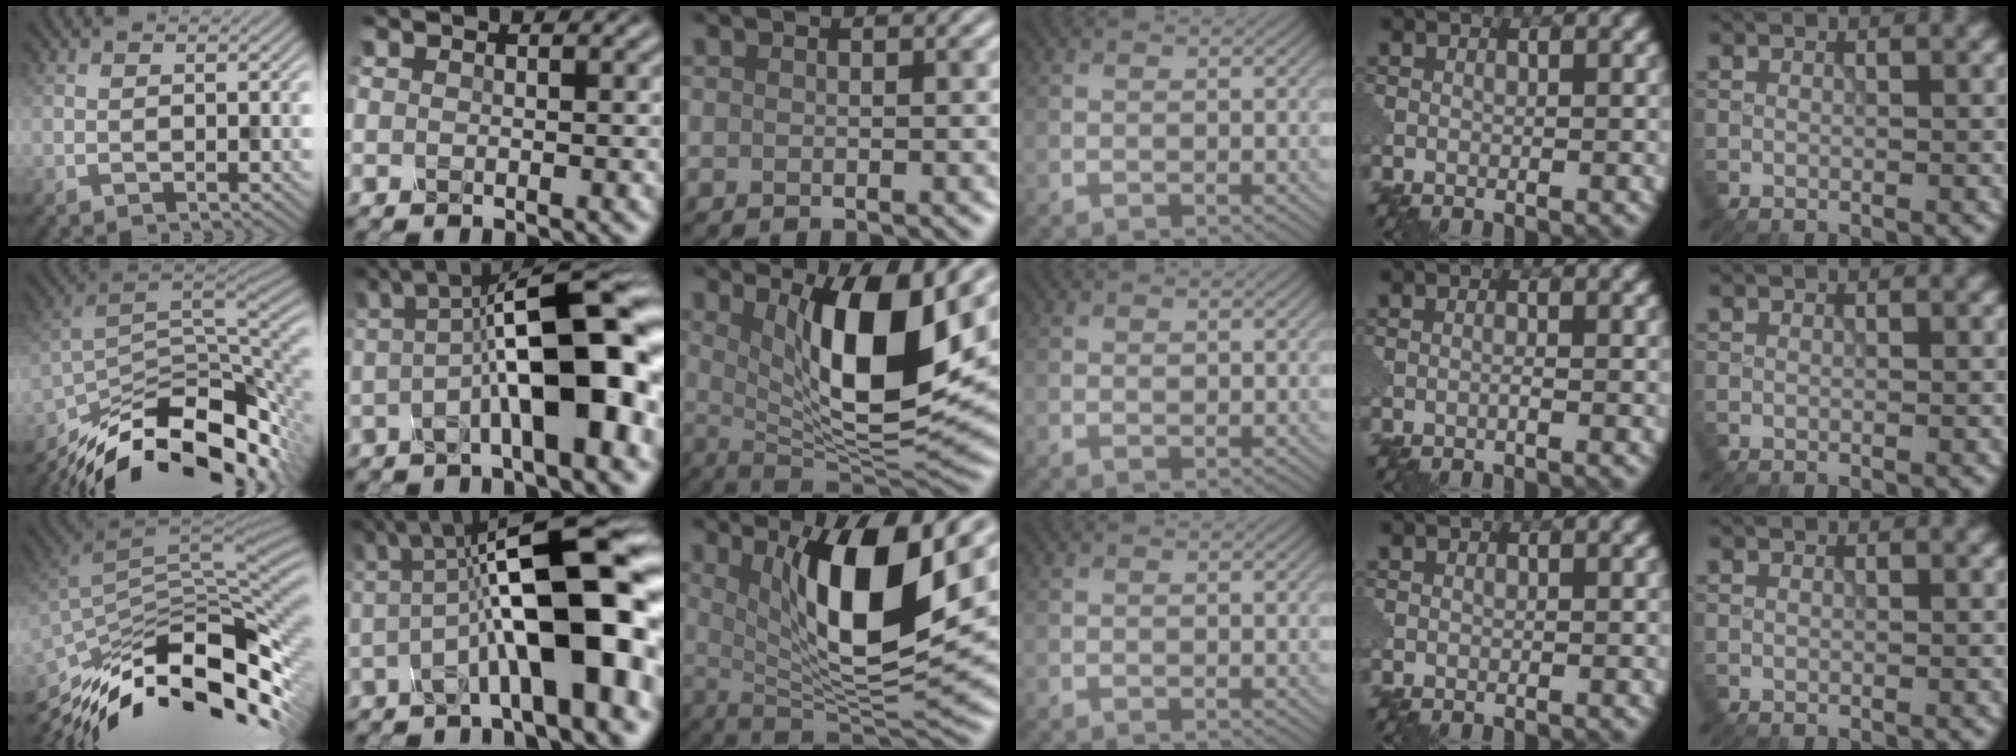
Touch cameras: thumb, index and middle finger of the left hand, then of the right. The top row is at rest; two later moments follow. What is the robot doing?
{"motion": "assemble", "object": "glue stick"}